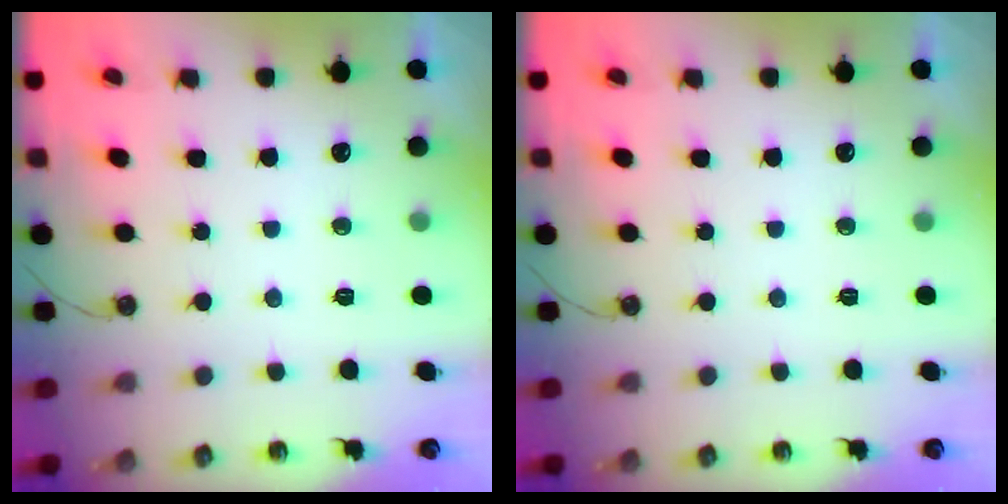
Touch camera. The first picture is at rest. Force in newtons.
{"total": 0.0}